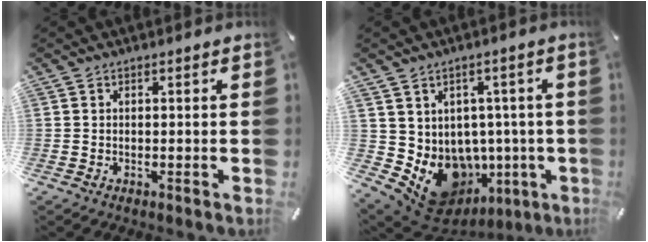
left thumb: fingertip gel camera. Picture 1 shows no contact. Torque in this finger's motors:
{"motor_torque": [0.70, 0.92, 0.23, -0.04, 0.12]}